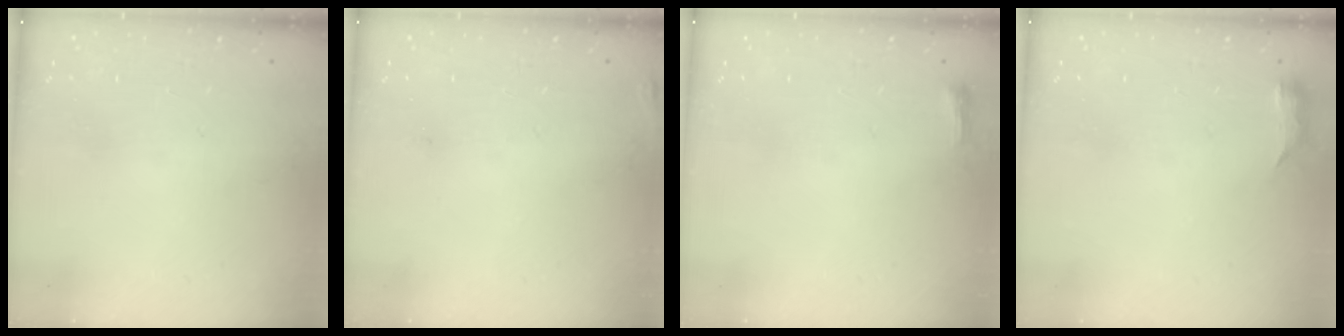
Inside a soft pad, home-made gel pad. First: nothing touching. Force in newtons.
{"total": 4.4, "press": 4.3, "slide": 1.0}
{"total": 2.9, "press": 2.8, "slide": 0.8}
{"total": 4.2, "press": 3.6, "slide": 2.0}